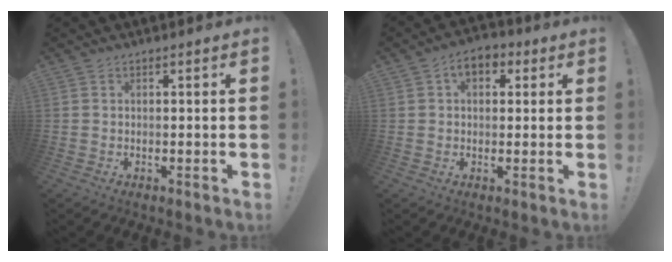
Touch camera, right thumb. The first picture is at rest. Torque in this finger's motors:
{"motor_torque": [0.91, 1.21, 0.73, -0.21, 0.01]}